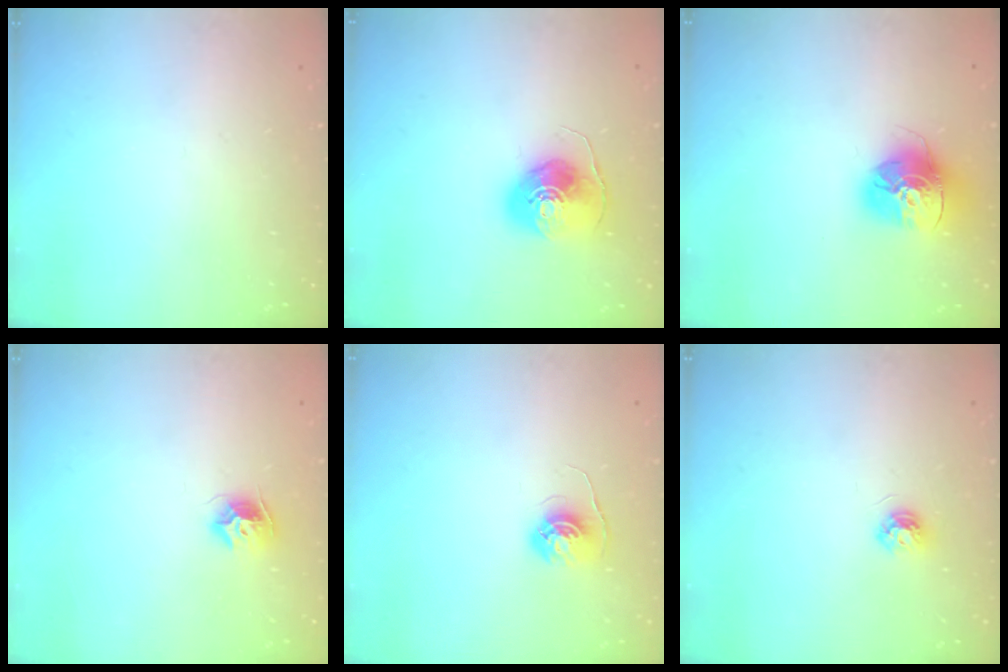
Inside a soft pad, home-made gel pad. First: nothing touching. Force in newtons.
{"total": 8.9, "press": 8.9, "slide": 0.8}
{"total": 16.4, "press": 16.3, "slide": 1.8}
{"total": 8.0, "press": 7.9, "slide": 0.5}
{"total": 5.6, "press": 5.5, "slide": 0.4}
{"total": 4.5, "press": 4.5, "slide": 0.7}